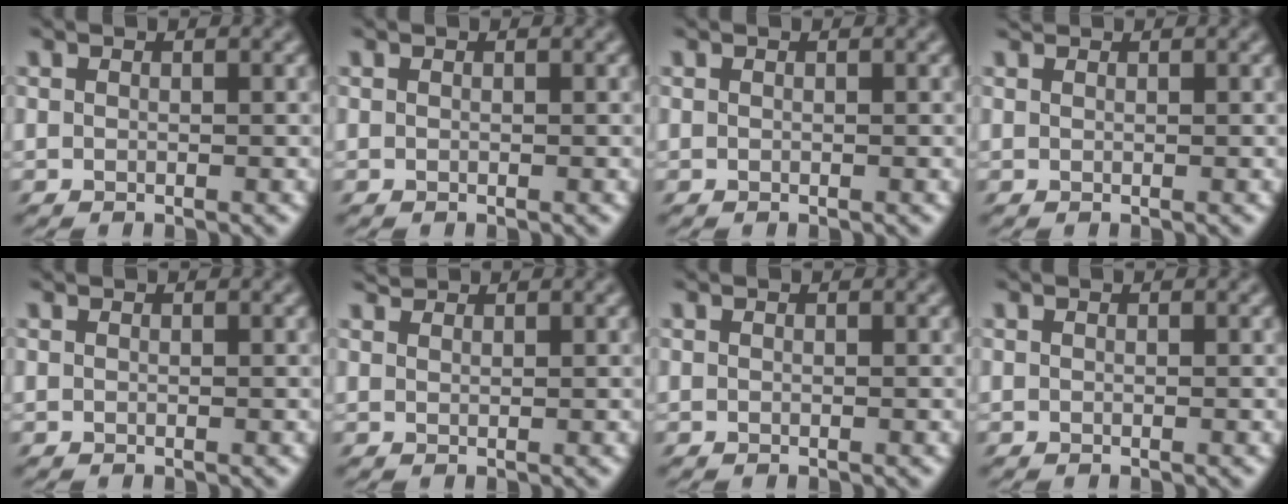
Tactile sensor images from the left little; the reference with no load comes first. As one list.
[{"total": 0.0}, {"total": 0.0}, {"total": 0.7, "force": [0.7, 0.1, 0.0], "torque": [-0.009, 0.006, 0.013]}, {"total": 0.0}, {"total": 1.4, "force": [1.4, 0.3, 0.2], "torque": [-0.014, 0.007, 0.026]}, {"total": 0.0}, {"total": 0.0}]